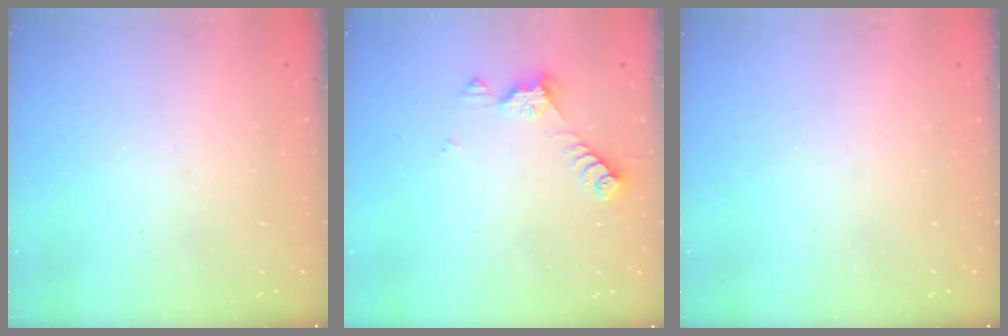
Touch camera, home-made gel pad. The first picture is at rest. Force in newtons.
{"total": 6.7, "press": 6.7, "slide": 0.4}
{"total": 0.0}